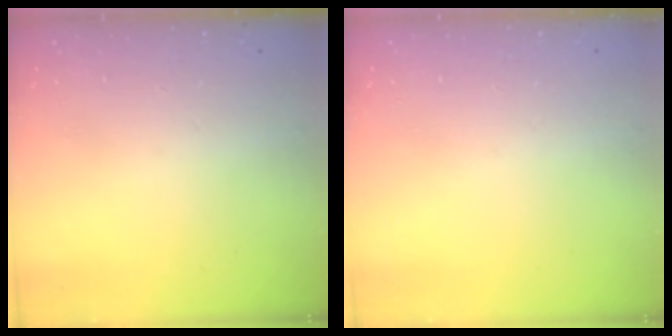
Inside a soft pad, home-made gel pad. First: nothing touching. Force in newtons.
{"total": 0.0}